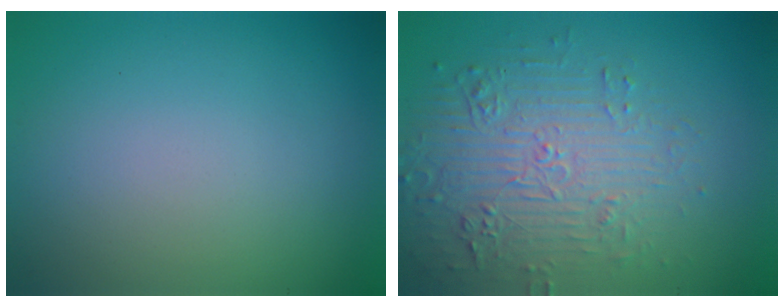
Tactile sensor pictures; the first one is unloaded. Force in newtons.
{"total": 4.8, "press": 4.2, "slide": 2.2}